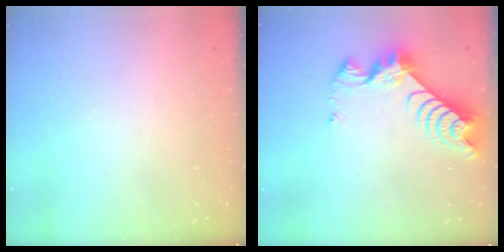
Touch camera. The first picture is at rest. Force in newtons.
{"total": 9.3, "press": 9.2, "slide": 0.8}